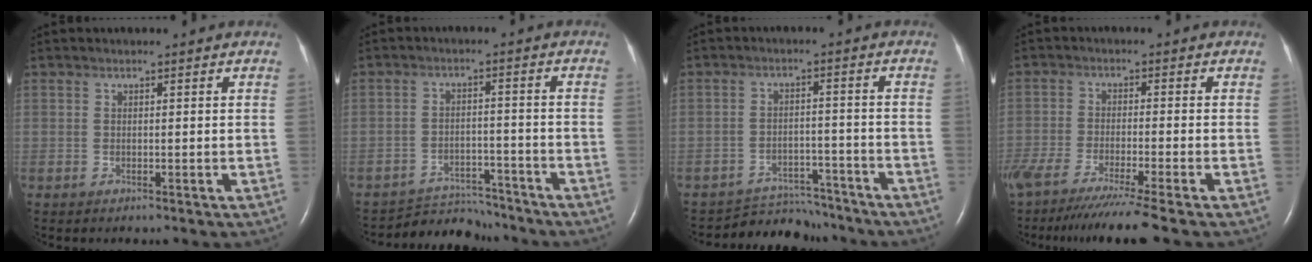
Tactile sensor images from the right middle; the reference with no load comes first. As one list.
[{"total": 7.0, "force": [-6.8, 1.3, -0.8], "torque": [0.012, 0.007, -0.111]}, {"total": 8.1, "force": [-7.8, 2.1, -0.3], "torque": [0.006, 0.012, -0.115]}, {"total": 13.5, "force": [-10.9, -1.0, 7.9], "torque": [-0.130, -0.053, -0.179]}]